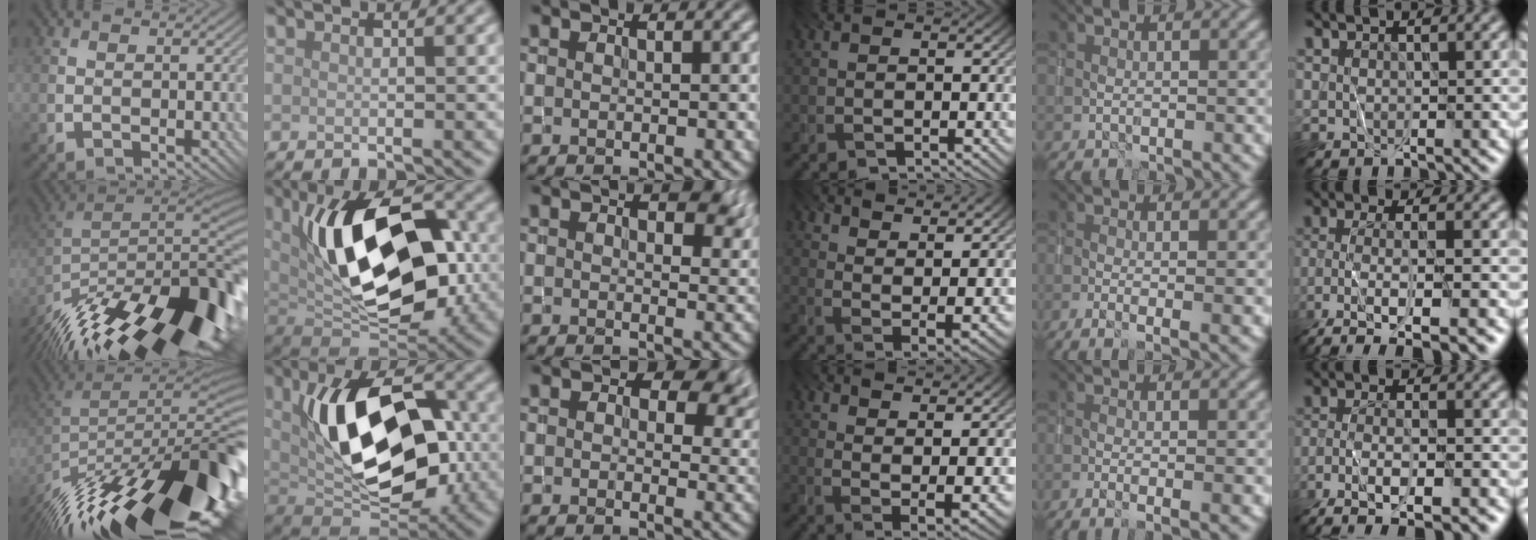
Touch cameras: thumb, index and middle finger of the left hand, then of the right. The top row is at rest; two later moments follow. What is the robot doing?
{"motion": "wrap", "object": "yarn"}